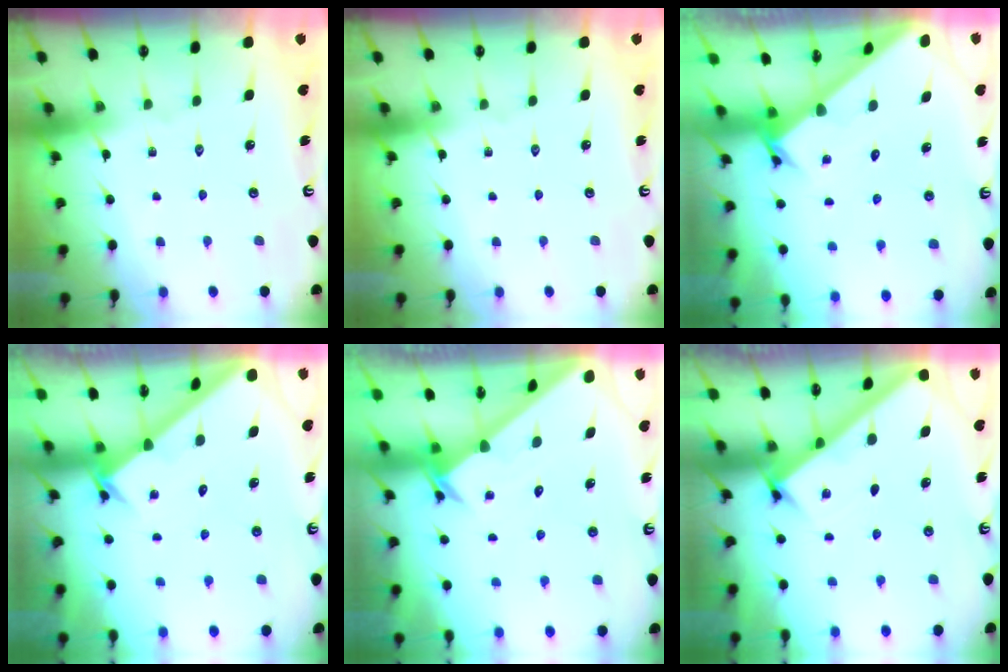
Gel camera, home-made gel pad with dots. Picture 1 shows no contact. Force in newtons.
{"total": 0.0}
{"total": 2.6, "press": 2.6, "slide": 0.3}
{"total": 2.3, "press": 2.2, "slide": 0.2}
{"total": 2.3, "press": 2.3, "slide": 0.2}
{"total": 2.8, "press": 2.8, "slide": 0.3}